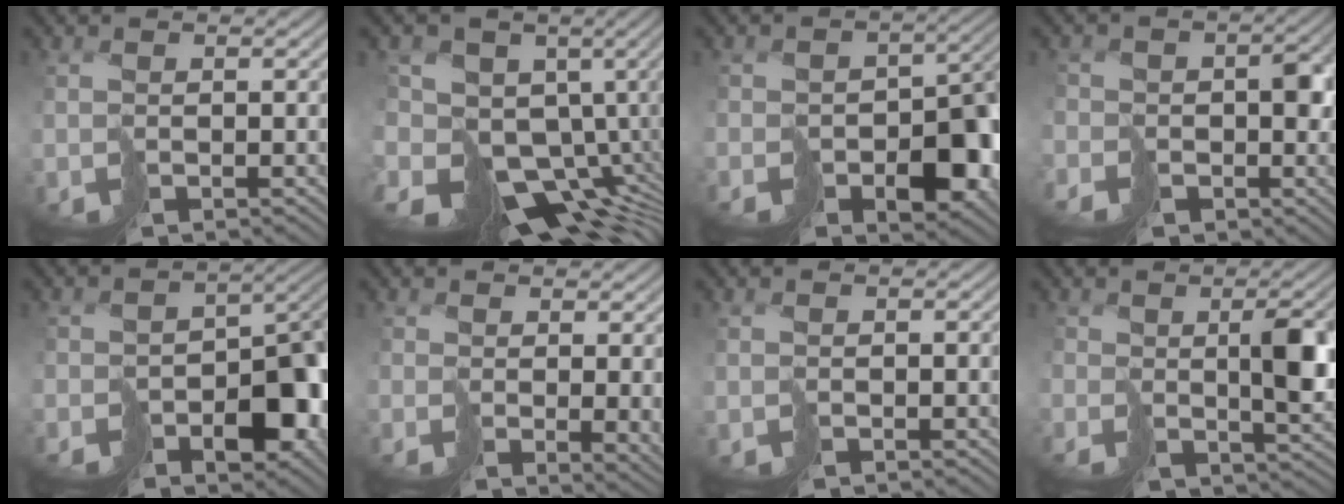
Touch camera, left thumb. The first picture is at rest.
{"total": 13.0, "force": [-2.9, 9.3, 8.7], "torque": [-0.167, -0.006, -0.025]}
{"total": 8.0, "force": [-4.0, 5.3, 4.5], "torque": [-0.039, -0.015, -0.052]}
{"total": 6.6, "force": [-2.9, 5.6, 2.1], "torque": [-0.025, -0.009, -0.061]}
{"total": 10.7, "force": [-5.7, 6.7, 6.2], "torque": [-0.057, -0.023, -0.072]}
{"total": 3.0, "force": [0.7, 1.4, 2.6], "torque": [-0.045, -0.023, 0.027]}
{"total": 0.0}
{"total": 3.6, "force": [1.1, 1.3, 3.2], "torque": [-0.049, -0.005, 0.033]}